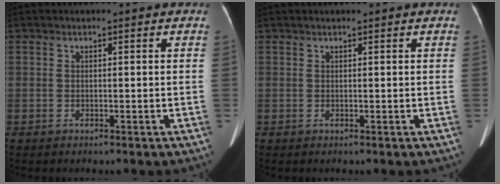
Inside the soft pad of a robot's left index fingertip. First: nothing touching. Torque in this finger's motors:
{"motor_torque": [-0.39, 0.46, -0.17, -0.04]}